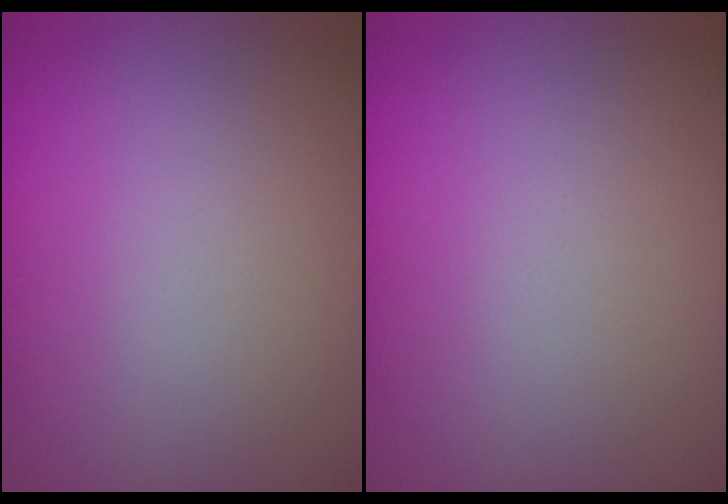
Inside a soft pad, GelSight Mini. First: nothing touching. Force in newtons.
{"total": 0.0}